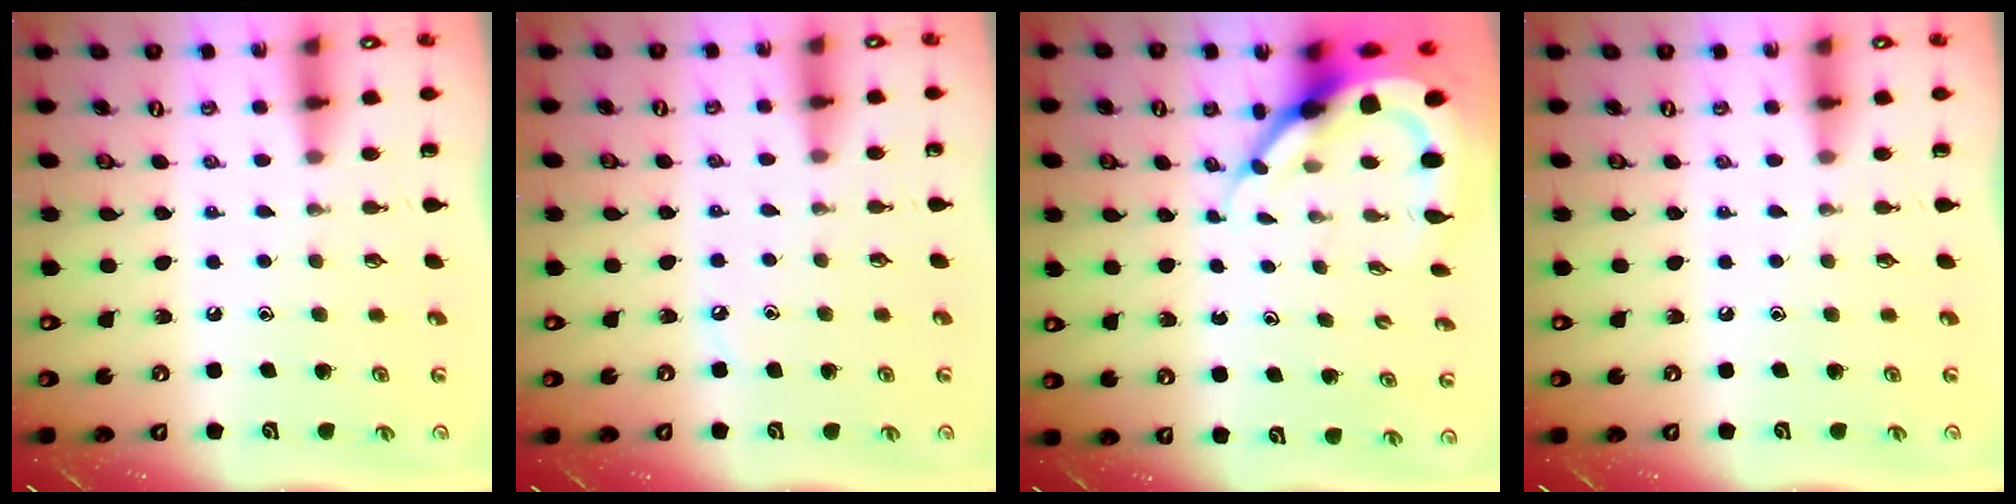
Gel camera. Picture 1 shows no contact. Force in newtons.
{"total": 2.4, "press": 2.4, "slide": 0.3}
{"total": 8.0, "press": 7.9, "slide": 1.1}
{"total": 0.0}